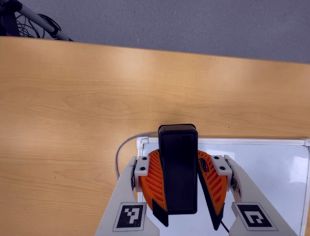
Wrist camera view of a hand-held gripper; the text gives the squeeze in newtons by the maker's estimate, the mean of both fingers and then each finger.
{"total": 9.8, "left": 9.7, "right": 9.9}